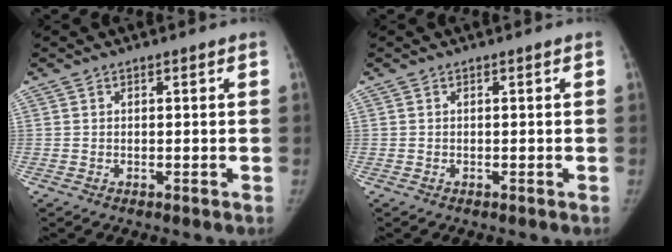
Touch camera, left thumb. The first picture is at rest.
{"total": 0.0}